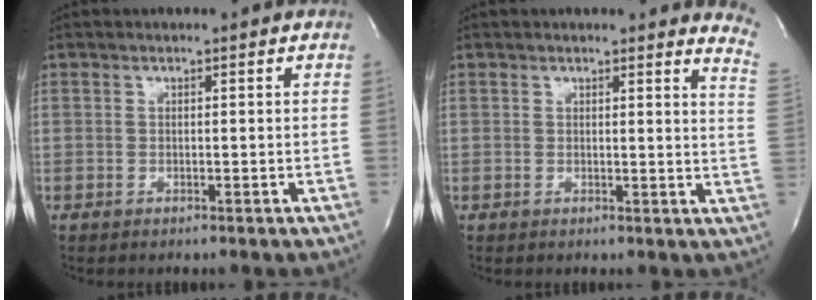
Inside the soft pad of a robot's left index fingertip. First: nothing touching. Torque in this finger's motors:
{"motor_torque": [0.61, -0.75, 0.18, 0.01]}